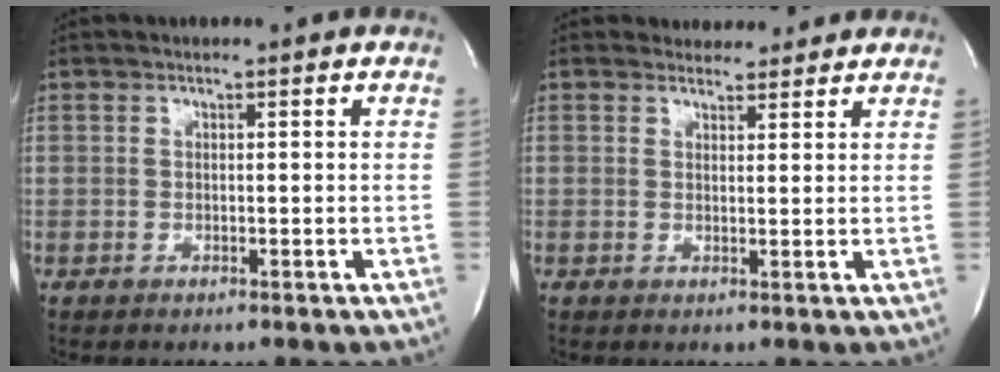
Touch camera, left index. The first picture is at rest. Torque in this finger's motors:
{"motor_torque": [-0.04, -0.12, -0.28, -0.11]}